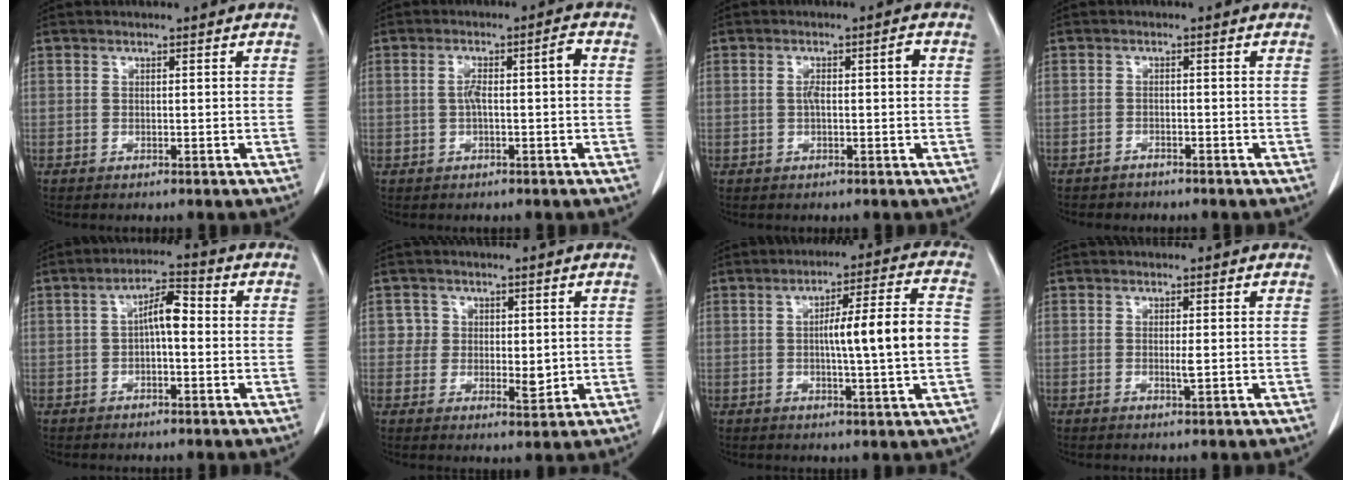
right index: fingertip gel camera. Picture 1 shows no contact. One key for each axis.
{"total": 4.6, "fx": 0.1, "fy": 0.6, "fz": 4.6, "tx": -0.083, "ty": 0.021, "tz": 0.004}
{"total": 3.4, "fx": 0.3, "fy": 0.8, "fz": 3.3, "tx": -0.061, "ty": 0.015, "tz": 0.006}
{"total": 1.9, "fx": -1.7, "fy": 0.9, "fz": 0.1, "tx": -0.007, "ty": 0.001, "tz": -0.027}
{"total": 5.1, "fx": 0.0, "fy": 1.5, "fz": 4.9, "tx": -0.085, "ty": 0.021, "tz": -0.002}
{"total": 3.9, "fx": 0.7, "fy": 3.3, "fz": 1.8, "tx": -0.012, "ty": -0.004, "tz": 0.011}
{"total": 11.0, "fx": -0.4, "fy": 0.1, "fz": 11.0, "tx": -0.169, "ty": 0.013, "tz": -0.010}
{"total": 1.1, "fx": 0.0, "fy": 0.0, "fz": 1.1, "tx": -0.023, "ty": -0.003, "tz": 0.001}